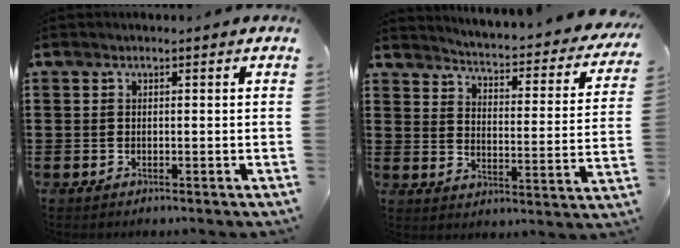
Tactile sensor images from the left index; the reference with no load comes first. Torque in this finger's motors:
{"motor_torque": [2.14, 0.00, 0.57, 0.07]}